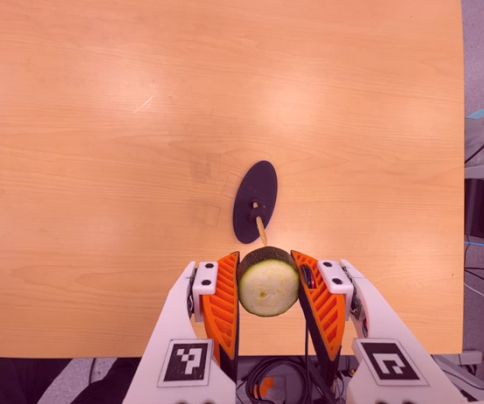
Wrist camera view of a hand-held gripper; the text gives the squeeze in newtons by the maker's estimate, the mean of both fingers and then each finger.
{"total": 9.8, "left": 9.0, "right": 10.5}